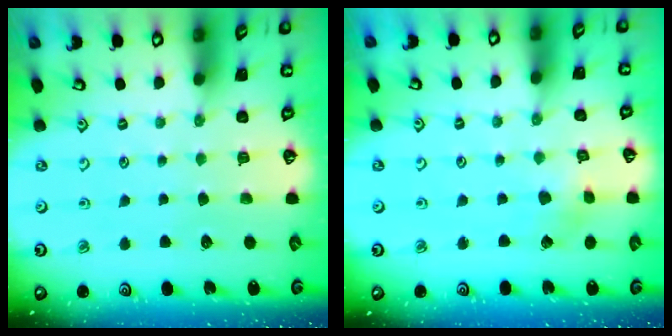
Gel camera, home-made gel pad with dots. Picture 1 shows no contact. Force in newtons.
{"total": 2.5, "press": 2.5, "slide": 0.3}